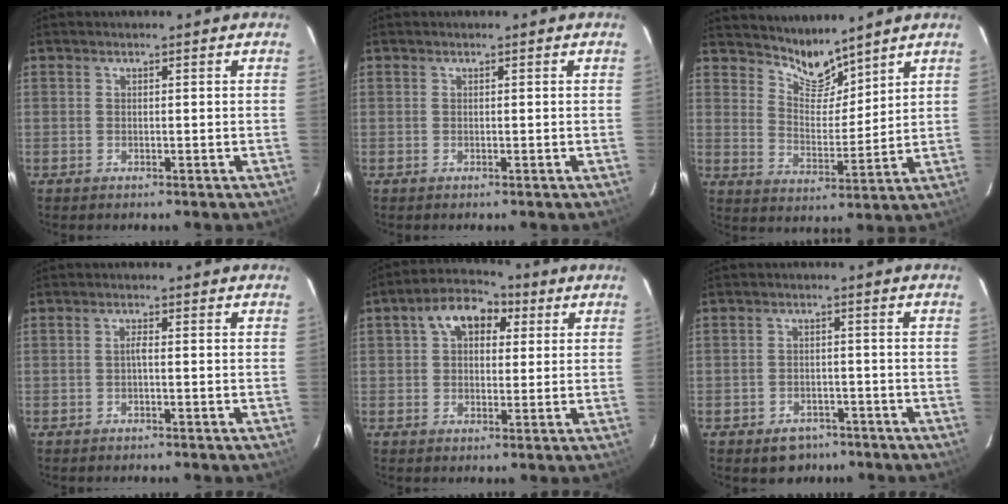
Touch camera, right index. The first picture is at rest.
{"total": 0.0}
{"total": 7.3, "force": [6.7, 1.9, 1.8], "torque": [-0.025, -0.010, 0.127]}
{"total": 1.0, "force": [-0.3, 0.1, 0.9], "torque": [-0.018, 0.005, -0.008]}
{"total": 9.0, "force": [3.2, 6.0, 5.9], "torque": [-0.101, 0.036, 0.049]}
{"total": 5.4, "force": [-3.6, 3.8, 1.5], "torque": [-0.036, 0.011, -0.039]}